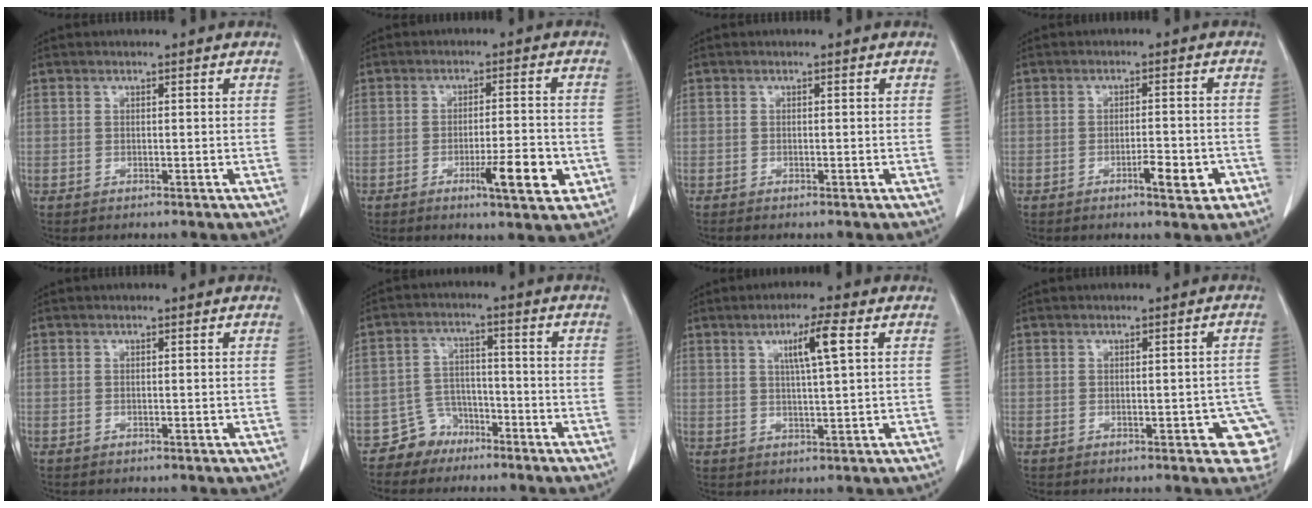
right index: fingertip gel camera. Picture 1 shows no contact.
{"total": 7.8, "force": [-3.1, 1.2, 7.1], "torque": [-0.105, -0.006, -0.042]}
{"total": 0.7, "force": [-0.6, 0.0, 0.4], "torque": [-0.009, -0.001, -0.010]}
{"total": 4.9, "force": [-2.5, 1.0, 4.1], "torque": [-0.057, 0.002, -0.032]}
{"total": 0.0}
{"total": 5.0, "force": [-3.8, 3.4, 0.0], "torque": [0.007, 0.011, -0.066]}
{"total": 5.6, "force": [2.1, -0.2, 5.2], "torque": [-0.090, 0.001, 0.035]}
{"total": 6.4, "force": [-2.4, 2.0, 5.5], "torque": [-0.044, 0.008, -0.029]}